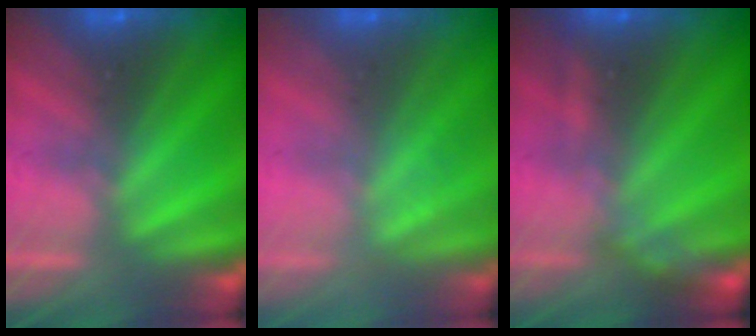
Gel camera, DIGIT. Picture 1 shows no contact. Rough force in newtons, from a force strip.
{"total": 2.6}
{"total": 2.7}